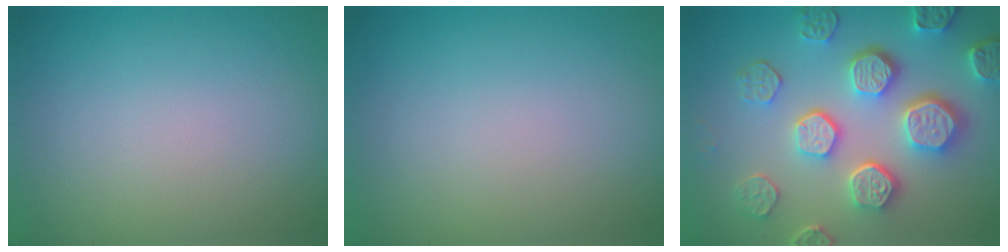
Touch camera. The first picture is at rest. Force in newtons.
{"total": 0.0}
{"total": 7.3, "press": 5.8, "slide": 4.3}